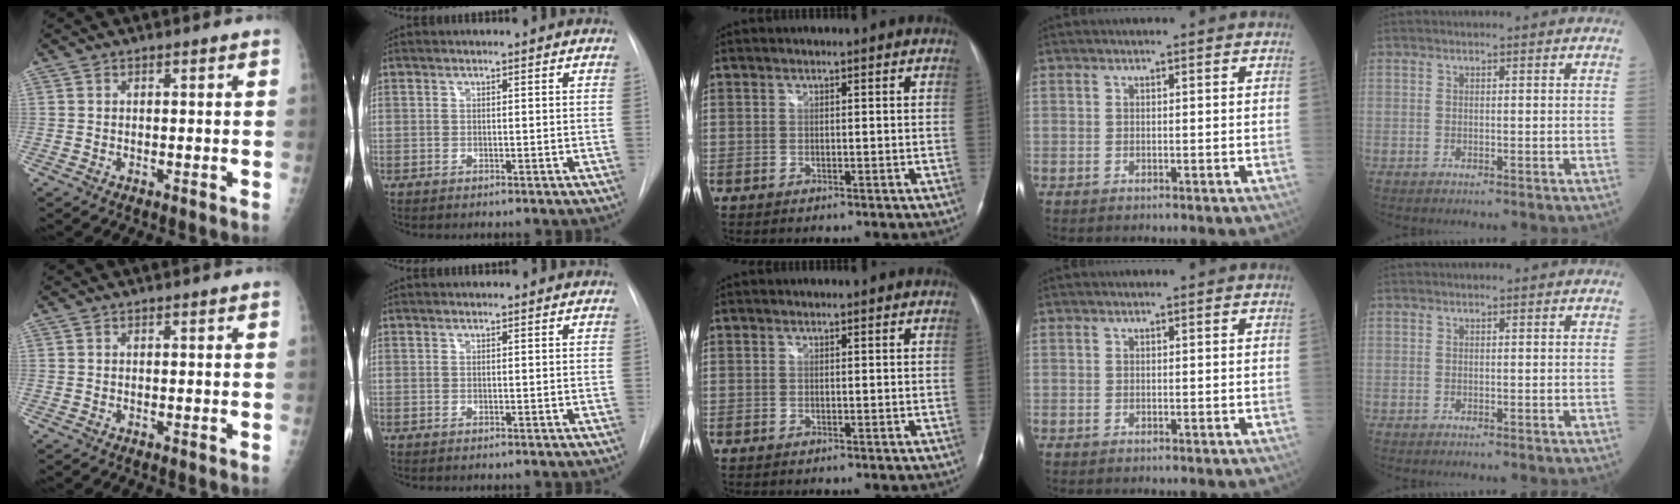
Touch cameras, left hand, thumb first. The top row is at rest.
{}